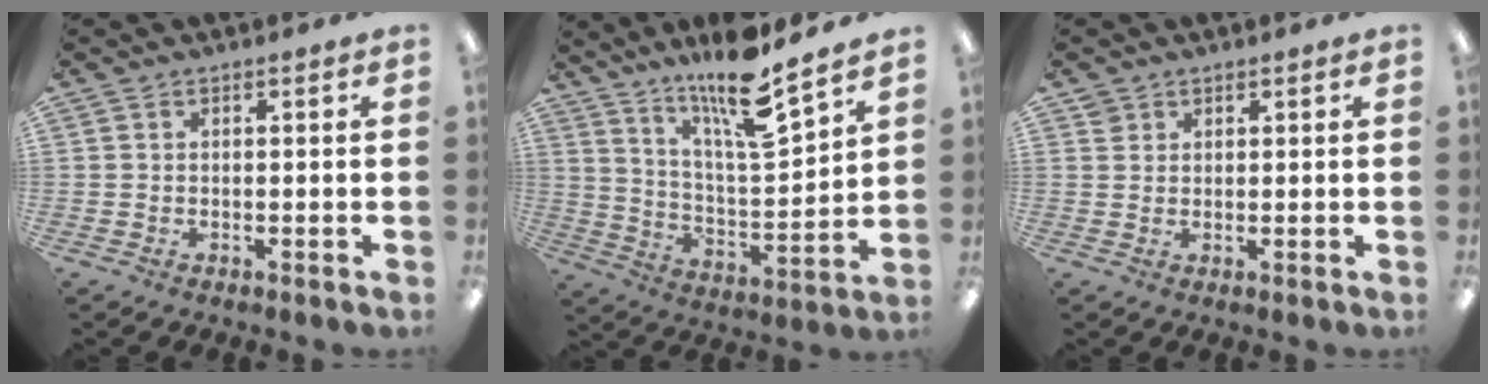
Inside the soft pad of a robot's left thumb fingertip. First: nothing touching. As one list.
[{"total": 14.7, "force": [12.1, 1.9, 8.1], "torque": [-0.147, -0.086, 0.200]}, {"total": 1.9, "force": [1.3, 1.4, 0.1], "torque": [0.003, -0.005, 0.025]}]